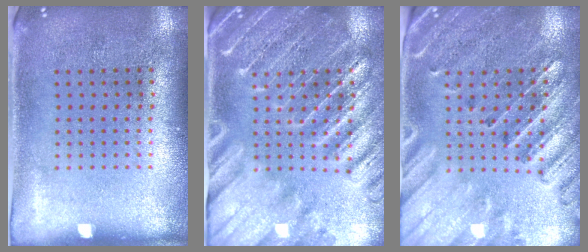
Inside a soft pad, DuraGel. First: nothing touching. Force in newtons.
{"total": 3.8, "press": 3.6, "slide": 1.4}
{"total": 2.9, "press": 2.7, "slide": 1.1}